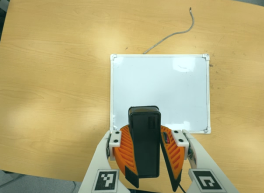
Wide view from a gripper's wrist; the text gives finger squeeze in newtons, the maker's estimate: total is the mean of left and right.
{"total": 13.1, "left": 12.4, "right": 13.7}